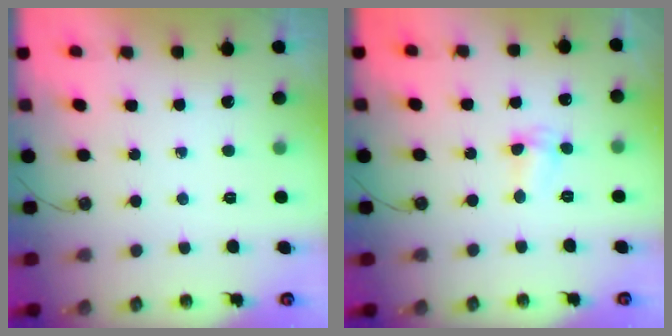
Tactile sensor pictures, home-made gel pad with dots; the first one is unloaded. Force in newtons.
{"total": 2.2, "press": 2.2, "slide": 0.5}